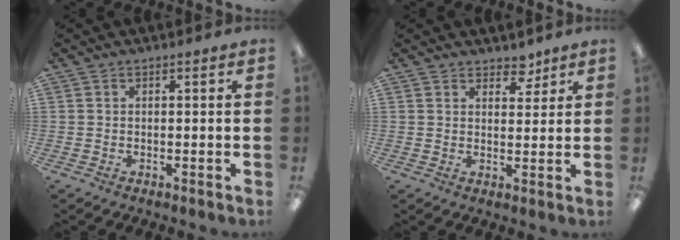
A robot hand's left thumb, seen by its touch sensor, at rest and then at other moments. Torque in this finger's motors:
{"motor_torque": [-0.09, -0.06, -0.04, -0.18, 0.01]}